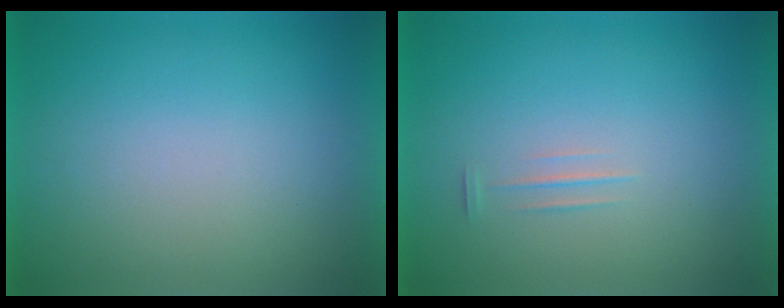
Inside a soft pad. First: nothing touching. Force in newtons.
{"total": 1.6}